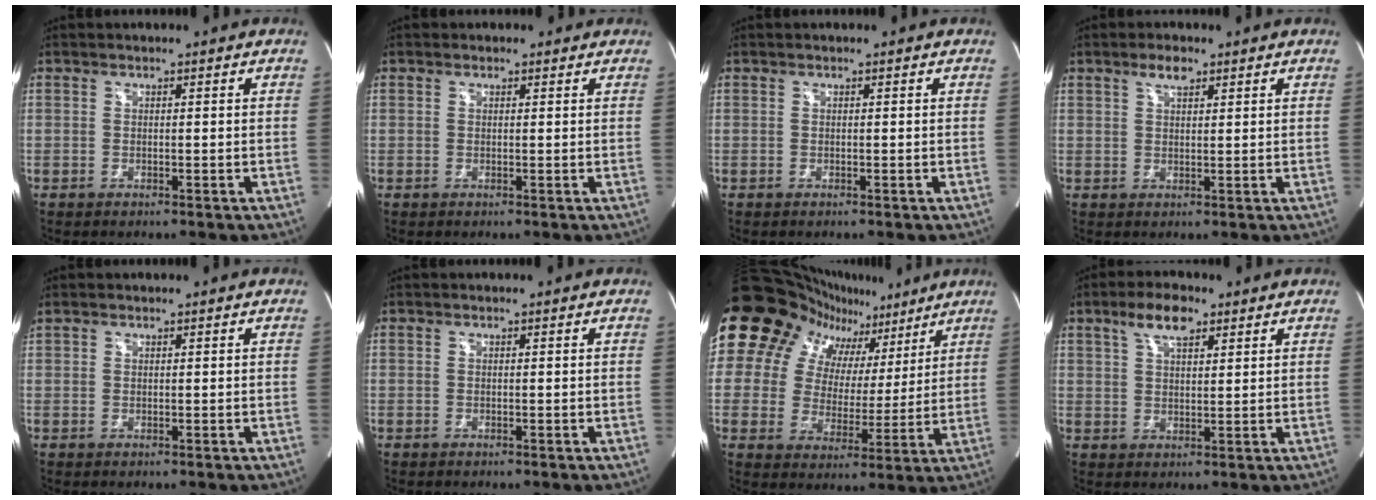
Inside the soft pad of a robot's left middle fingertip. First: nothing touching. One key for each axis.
{"total": 1.0, "fx": 0.7, "fy": 0.7, "fz": 0.1, "tx": -0.003, "ty": 0.009, "tz": 0.006}
{"total": 0.0}
{"total": 2.7, "fx": 1.8, "fy": 1.0, "fz": 1.8, "tx": -0.038, "ty": 0.007, "tz": 0.034}
{"total": 0.9, "fx": 0.9, "fy": 0.2, "fz": -0.1, "tx": -0.011, "ty": 0.016, "tz": 0.025}
{"total": 0.0}
{"total": 18.1, "fx": 11.6, "fy": 12.7, "fz": 5.7, "tx": -0.100, "ty": 0.059, "tz": 0.165}
{"total": 5.9, "fx": 3.6, "fy": 2.1, "fz": 4.2, "tx": -0.082, "ty": 0.013, "tz": 0.065}